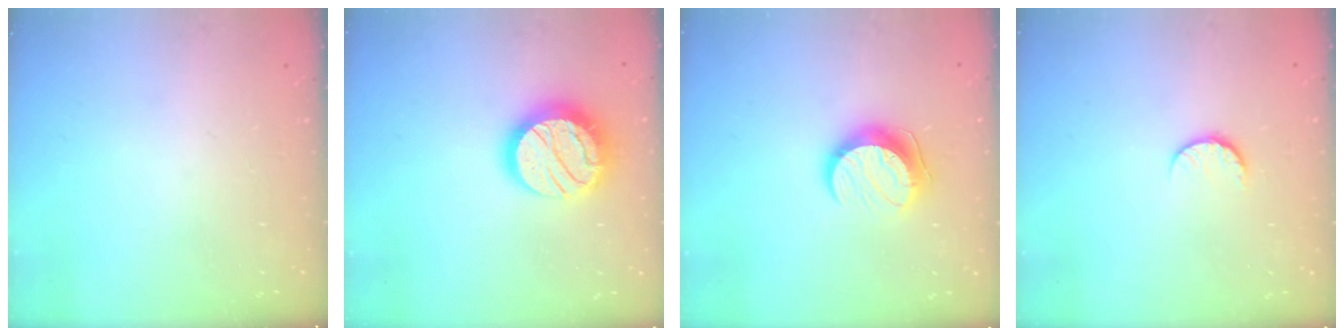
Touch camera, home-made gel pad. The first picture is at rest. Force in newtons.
{"total": 20.0, "press": 20.0, "slide": 1.3}
{"total": 9.8, "press": 9.8, "slide": 0.6}
{"total": 6.8, "press": 6.8, "slide": 0.7}